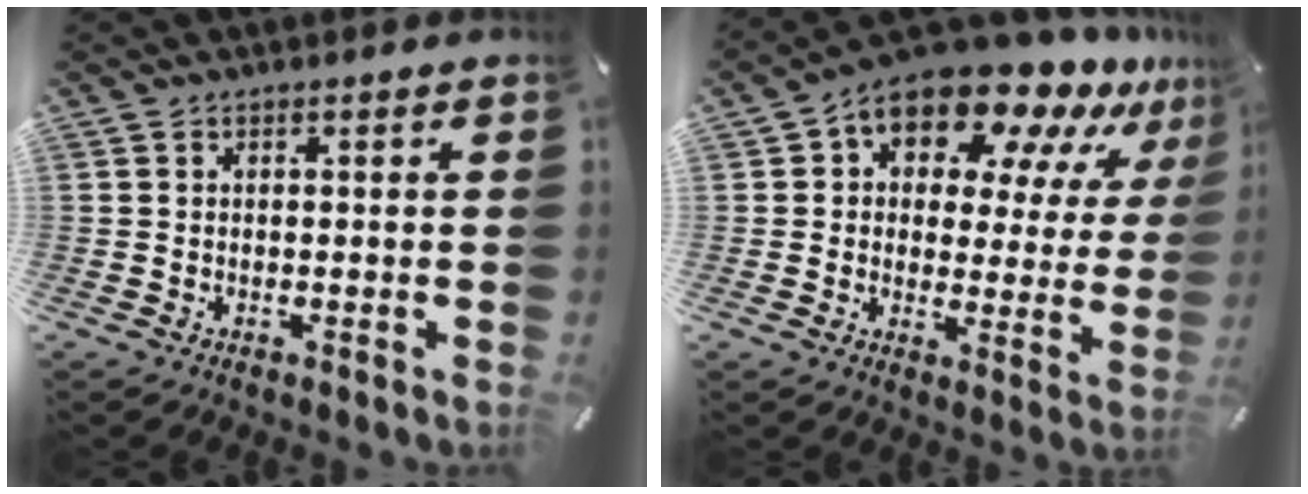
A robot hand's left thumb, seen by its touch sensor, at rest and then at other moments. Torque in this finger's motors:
{"motor_torque": [0.74, 0.92, 1.81, -0.95, 0.29]}